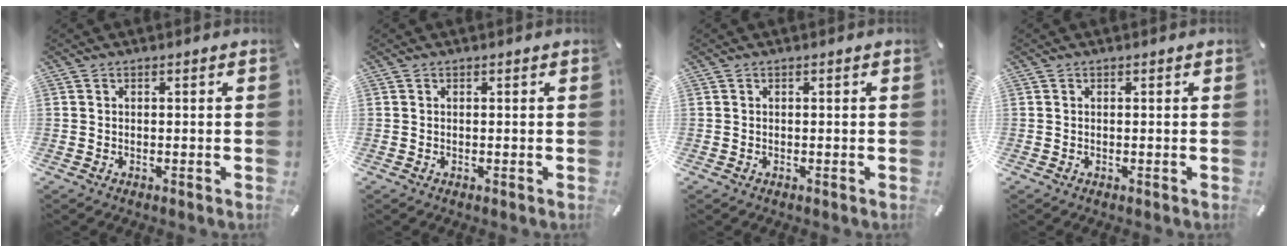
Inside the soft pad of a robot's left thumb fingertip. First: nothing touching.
{"total": 0.0}
{"total": 0.0}
{"total": 0.0}